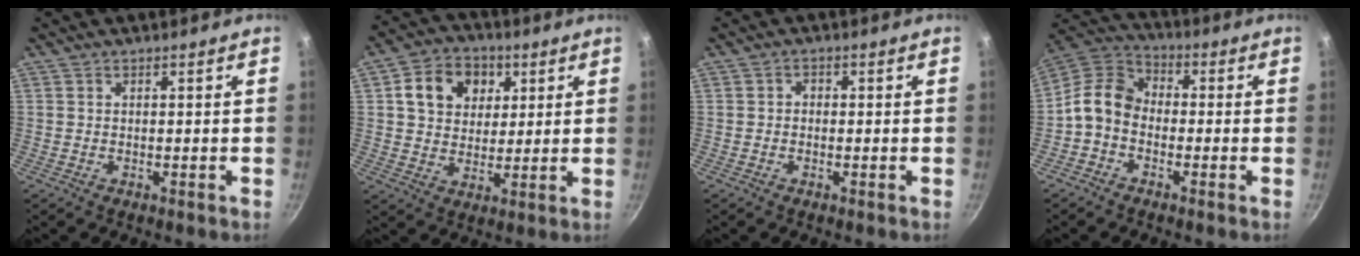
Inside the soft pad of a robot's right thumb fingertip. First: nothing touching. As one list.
[{"total": 11.4, "force": [3.8, 9.1, 5.7], "torque": [-0.068, 0.002, 0.056]}, {"total": 1.3, "force": [-0.3, 1.1, 0.6], "torque": [-0.007, 0.006, -0.007]}, {"total": 9.1, "force": [-2.2, 6.9, 5.5], "torque": [-0.089, 0.045, -0.067]}]